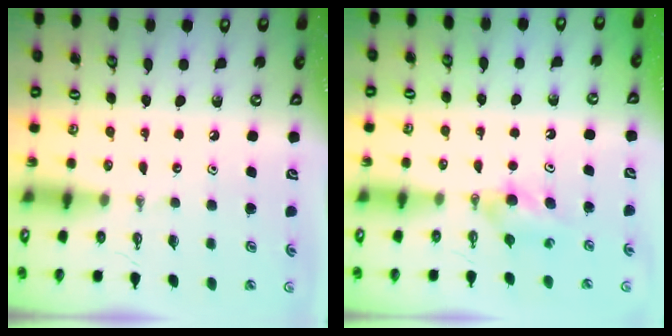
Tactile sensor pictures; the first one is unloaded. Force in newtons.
{"total": 4.2, "press": 4.2, "slide": 0.7}